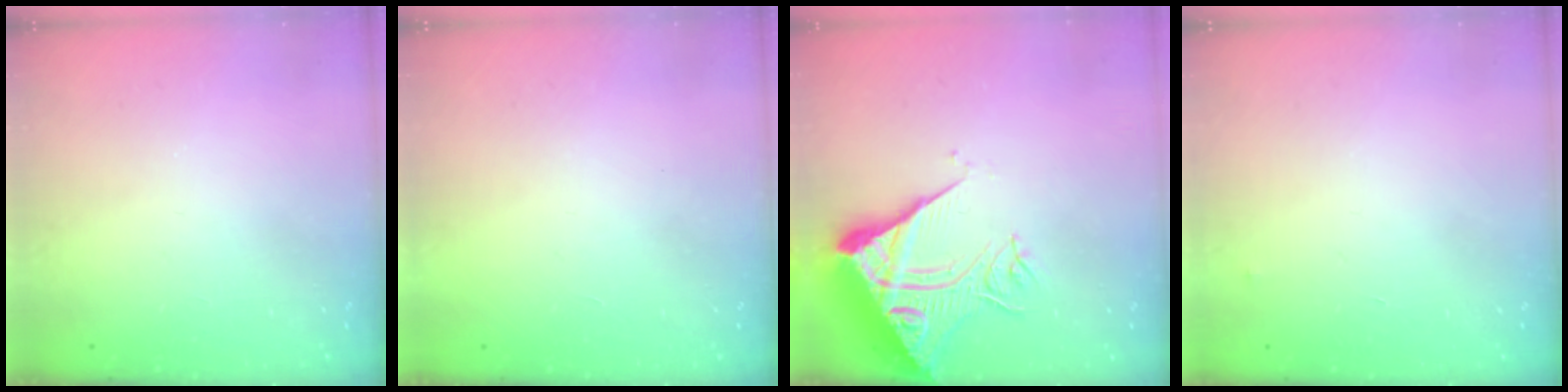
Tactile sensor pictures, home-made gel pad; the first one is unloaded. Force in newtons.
{"total": 1.5, "press": 1.5, "slide": 0.1}
{"total": 11.1, "press": 11.0, "slide": 1.3}
{"total": 2.5, "press": 2.5, "slide": 0.4}